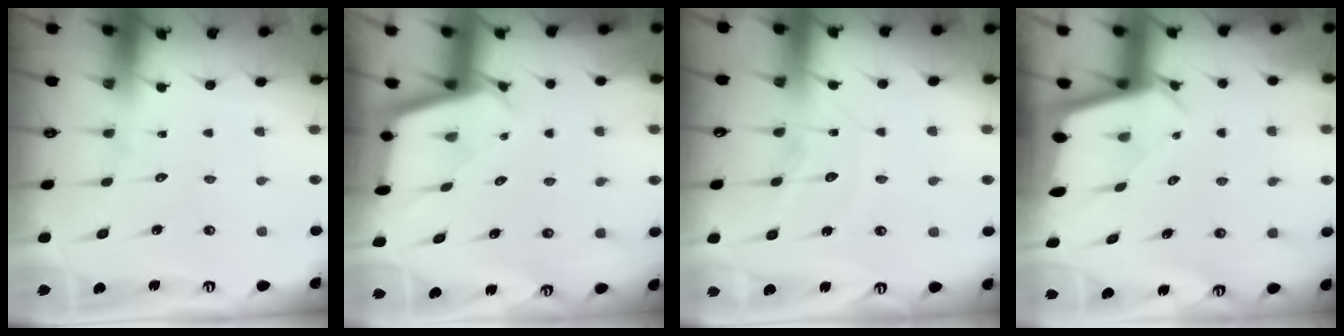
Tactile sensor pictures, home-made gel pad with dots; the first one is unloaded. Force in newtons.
{"total": 2.4, "press": 2.4, "slide": 0.1}
{"total": 7.8, "press": 7.7, "slide": 0.6}
{"total": 2.5, "press": 2.5, "slide": 0.3}